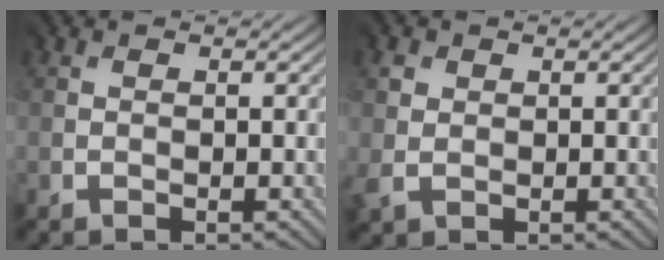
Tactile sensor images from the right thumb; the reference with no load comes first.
{"total": 2.3, "force": [0.6, 2.1, 0.6], "torque": [-0.026, 0.000, 0.012]}